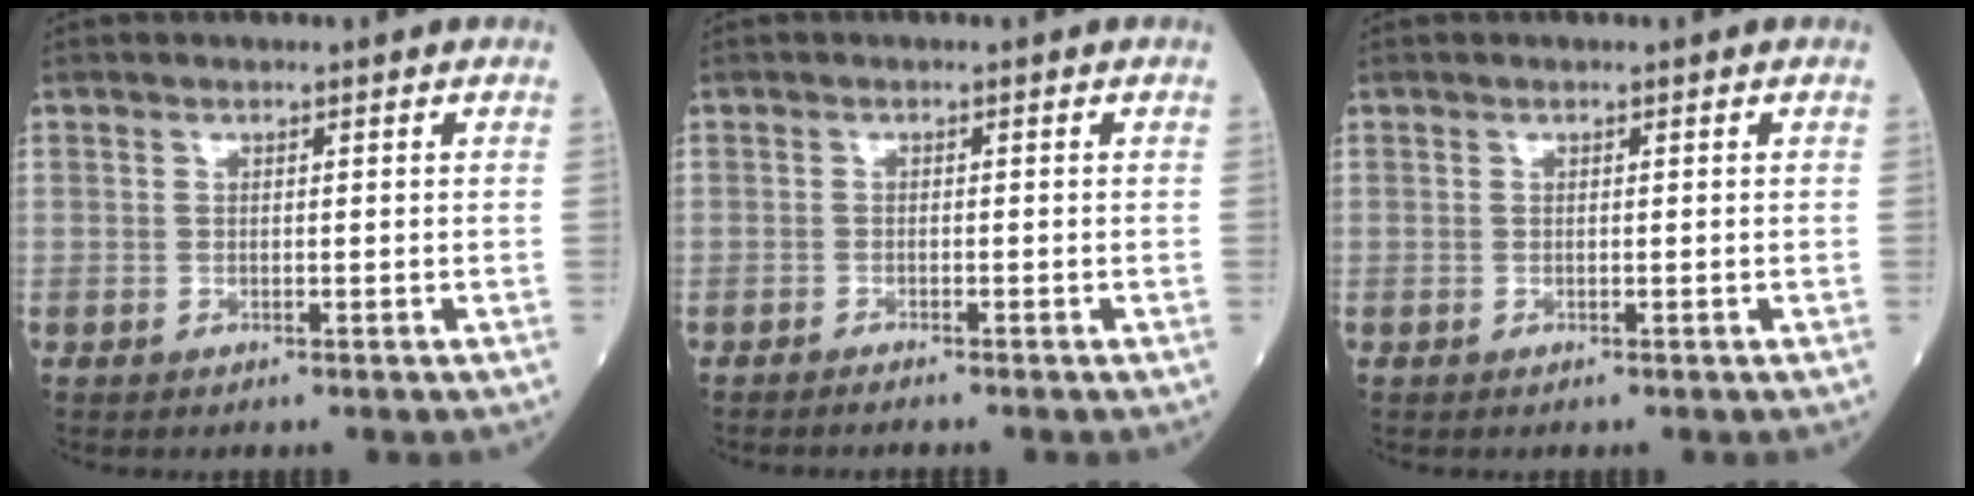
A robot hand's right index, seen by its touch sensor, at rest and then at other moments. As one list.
[{"total": 1.2, "force": [-1.1, -0.2, 0.3], "torque": [-0.008, 0.000, -0.019]}, {"total": 0.0}]